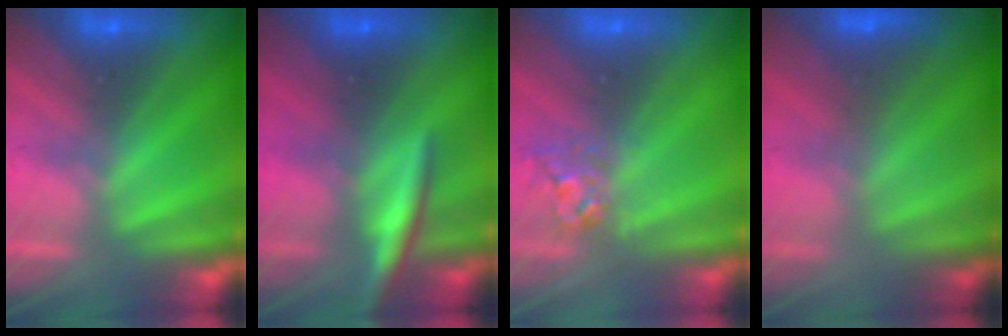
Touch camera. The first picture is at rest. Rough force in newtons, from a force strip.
{"total": 3.0}
{"total": 2.6}
{"total": 2.5}